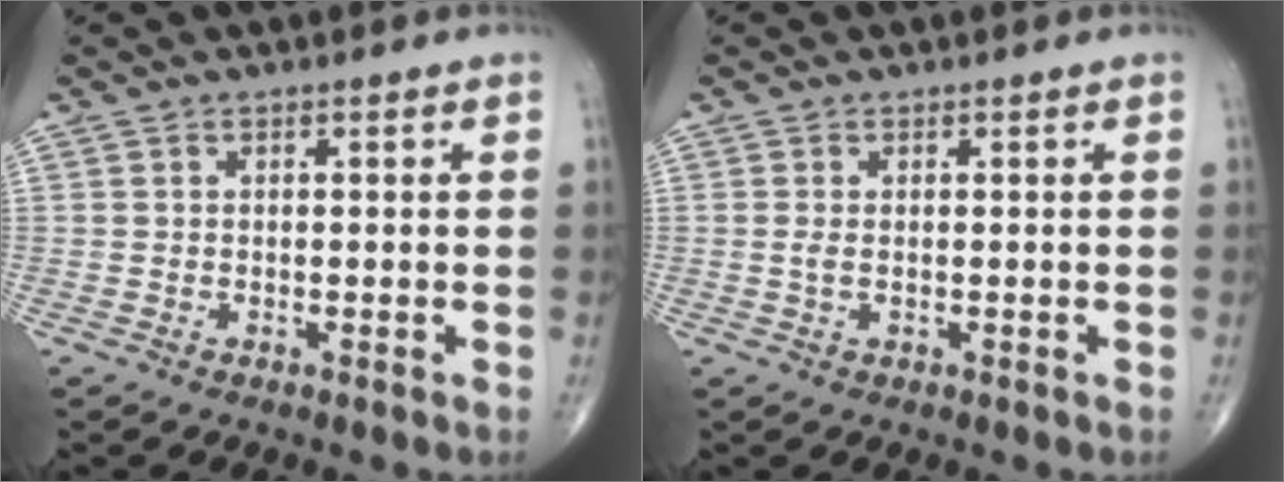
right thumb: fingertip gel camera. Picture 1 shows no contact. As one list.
[{"total": 1.2, "force": [0.0, 0.5, 1.1], "torque": [-0.030, -0.003, 0.003]}]